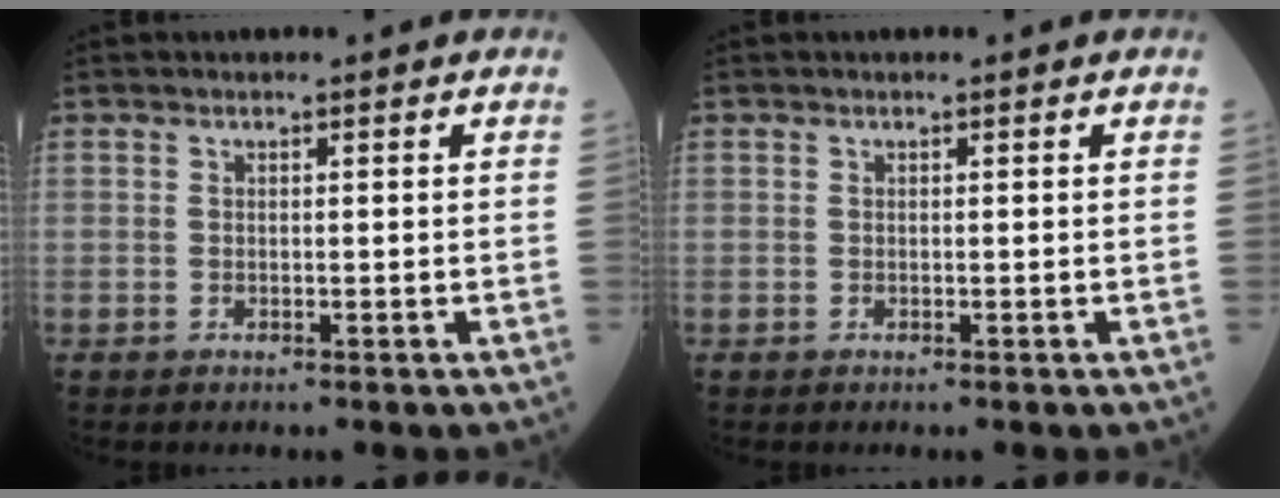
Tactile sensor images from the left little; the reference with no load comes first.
{"total": 0.0}